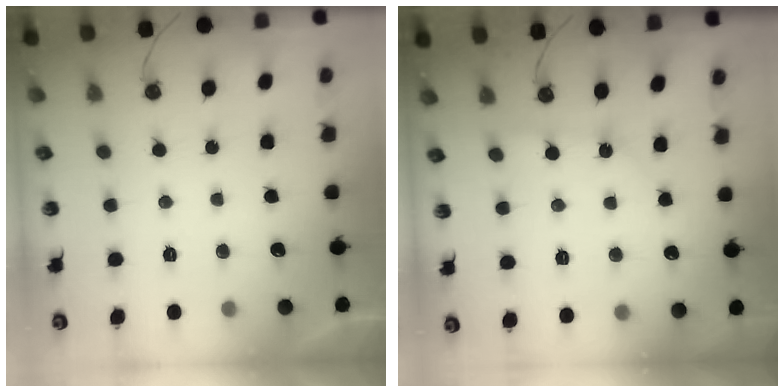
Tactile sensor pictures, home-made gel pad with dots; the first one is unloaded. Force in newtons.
{"total": 2.2, "press": 2.2, "slide": 0.2}